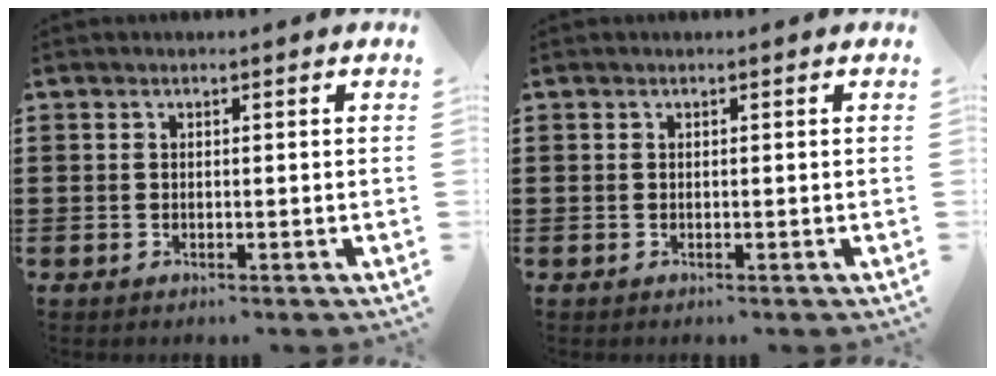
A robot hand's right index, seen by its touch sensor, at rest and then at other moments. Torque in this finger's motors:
{"motor_torque": [-0.12, 0.08, 0.00, -0.01]}